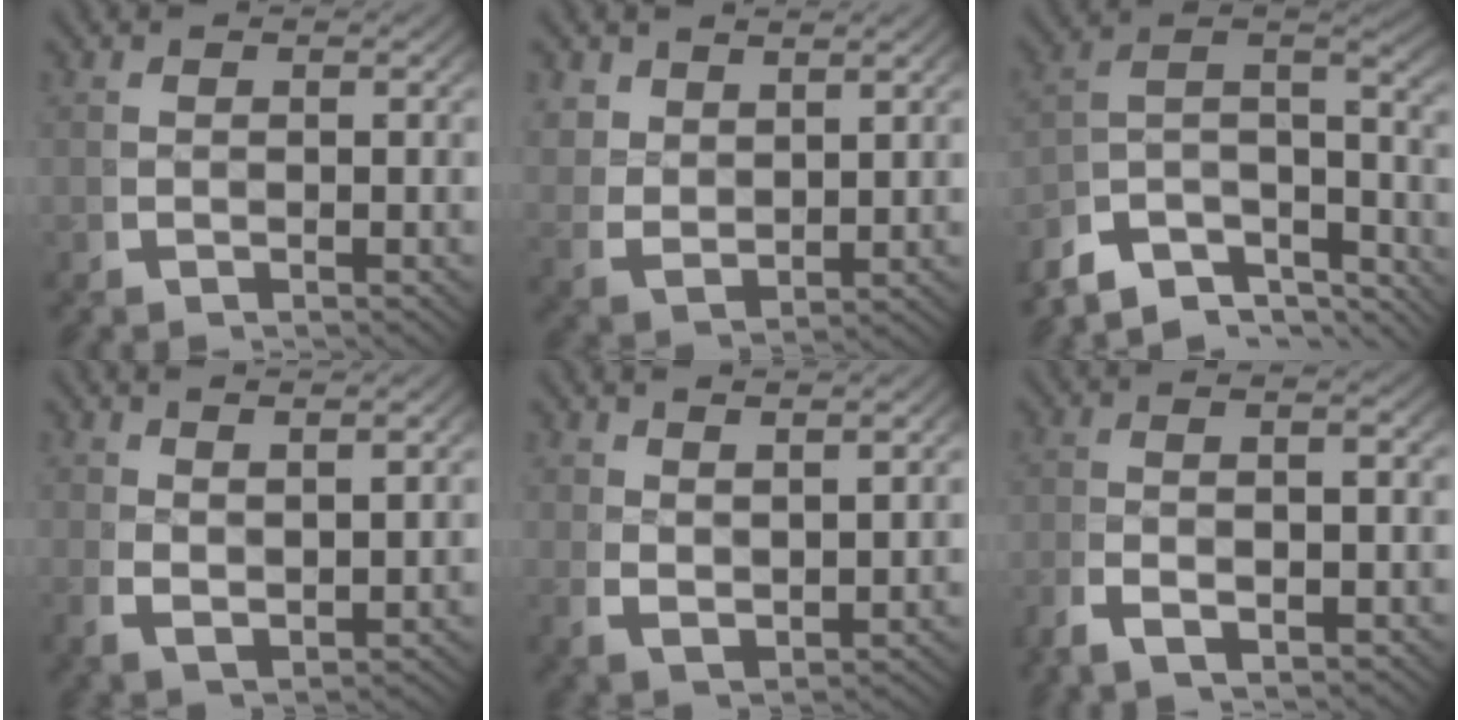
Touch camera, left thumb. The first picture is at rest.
{"total": 3.5, "force": [1.8, 2.3, 2.0], "torque": [-0.057, -0.019, 0.053]}
{"total": 12.4, "force": [-2.8, 8.8, 8.3], "torque": [-0.193, -0.042, -0.041]}
{"total": 3.2, "force": [1.8, 1.2, 2.4], "torque": [-0.052, -0.010, 0.049]}
{"total": 3.5, "force": [2.1, 1.4, 2.4], "torque": [-0.053, -0.011, 0.055]}
{"total": 3.9, "force": [-1.2, 1.0, 3.5], "torque": [-0.071, 0.001, -0.022]}